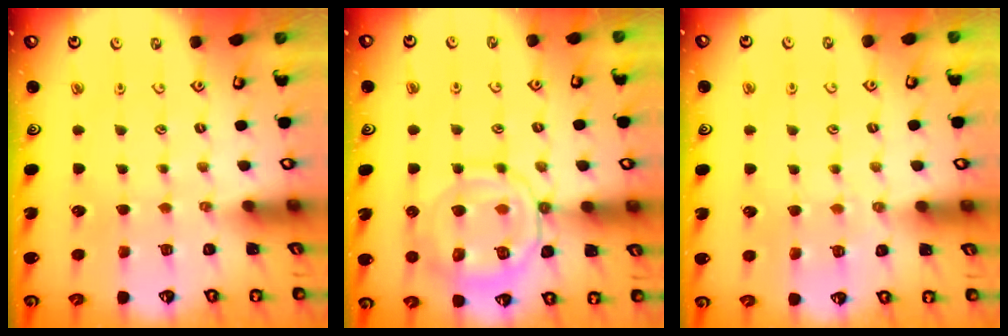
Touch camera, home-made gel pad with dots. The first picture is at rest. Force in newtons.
{"total": 12.8, "press": 12.7, "slide": 1.6}
{"total": 2.5, "press": 2.5, "slide": 0.4}